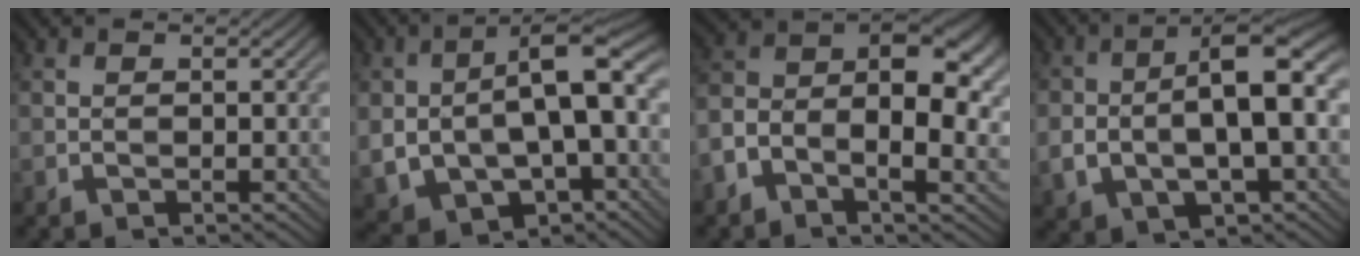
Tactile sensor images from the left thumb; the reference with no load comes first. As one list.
[{"total": 14.1, "force": [-1.6, 8.3, 11.3], "torque": [-0.214, -0.024, -0.011]}, {"total": 12.7, "force": [-2.3, 7.3, 10.1], "torque": [-0.176, -0.004, -0.049]}, {"total": 11.2, "force": [-1.3, 5.4, 9.7], "torque": [-0.180, -0.001, -0.020]}]